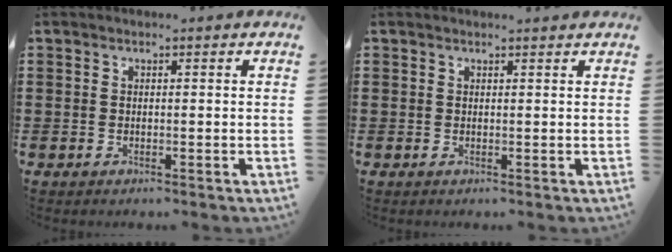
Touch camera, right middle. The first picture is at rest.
{"total": 0.5, "force": [0.5, 0.0, 0.1], "torque": [-0.004, 0.000, 0.010]}